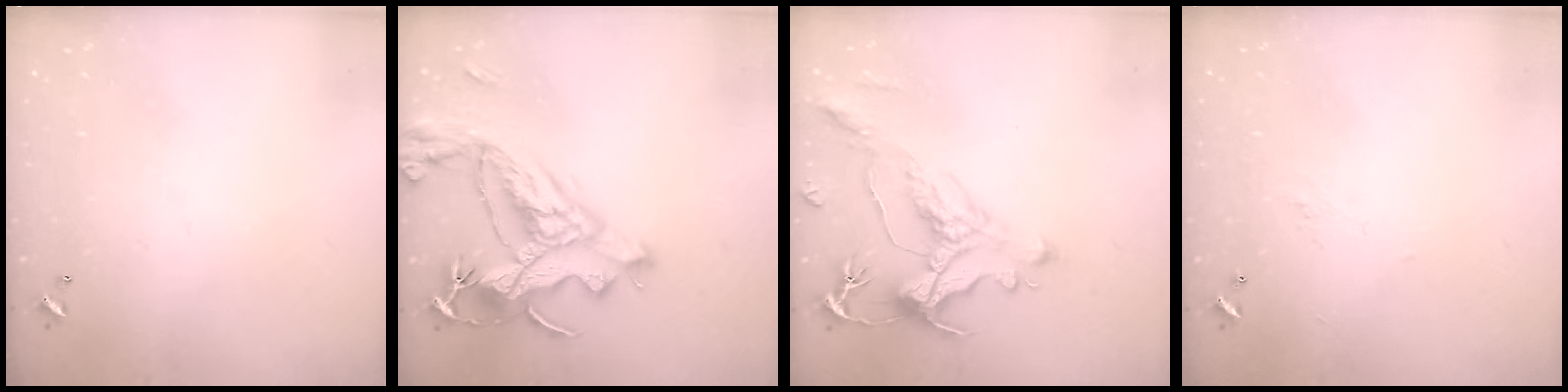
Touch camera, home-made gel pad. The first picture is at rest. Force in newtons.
{"total": 14.9, "press": 14.7, "slide": 2.3}
{"total": 1.2, "press": 0.2, "slide": 1.2}
{"total": 1.6, "press": 1.5, "slide": 0.5}